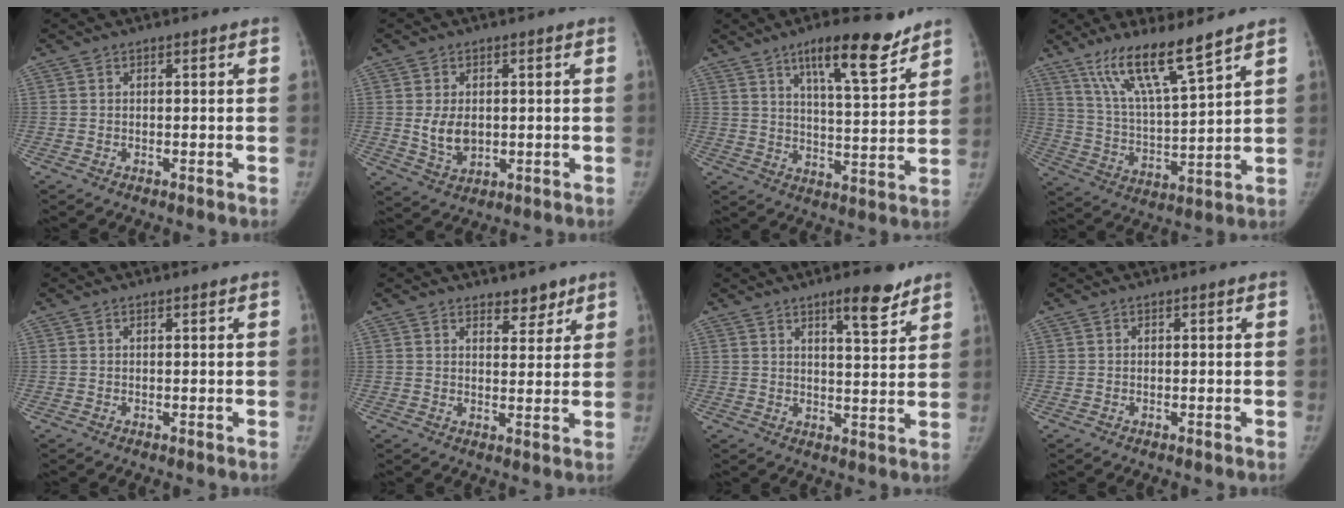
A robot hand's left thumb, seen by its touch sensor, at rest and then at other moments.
{"total": 5.7, "force": [0.1, 3.9, 4.1], "torque": [-0.060, -0.010, 0.014]}
{"total": 13.1, "force": [8.9, 3.2, 9.1], "torque": [-0.118, -0.050, 0.140]}
{"total": 13.4, "force": [9.6, 1.4, 9.3], "torque": [-0.165, -0.057, 0.189]}
{"total": 0.0}
{"total": 3.8, "force": [3.1, 1.8, 1.4], "torque": [0.003, -0.022, 0.047]}
{"total": 7.4, "force": [5.2, 1.7, 5.0], "torque": [-0.060, -0.036, 0.077]}
{"total": 0.0}